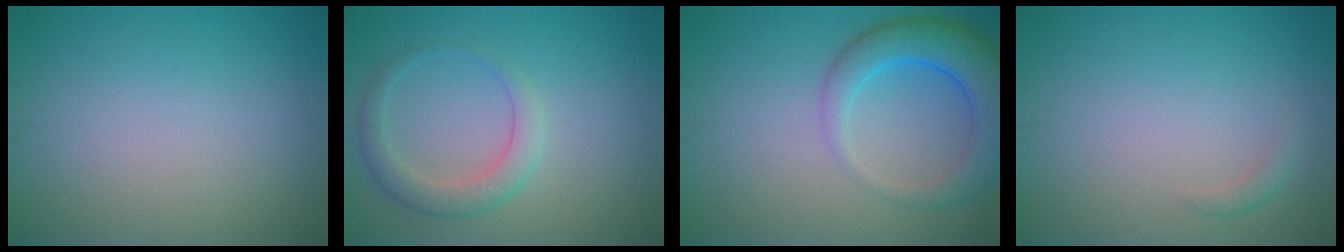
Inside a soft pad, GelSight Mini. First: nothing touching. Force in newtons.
{"total": 2.8, "press": 2.8, "slide": 0.3}
{"total": 6.1, "press": 6.0, "slide": 0.3}
{"total": 0.9, "press": 0.9, "slide": 0.0}